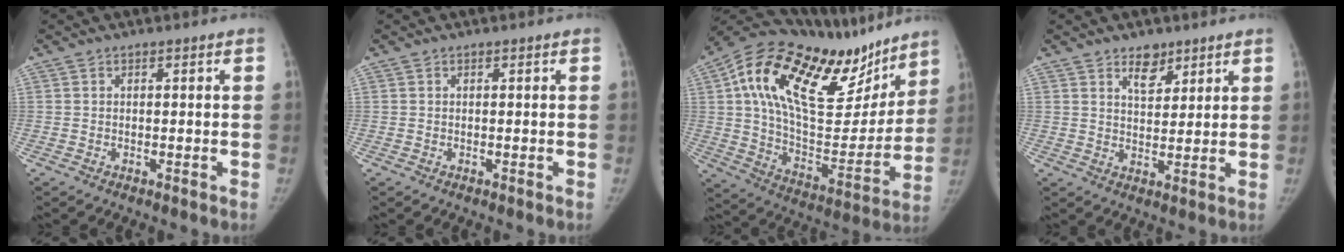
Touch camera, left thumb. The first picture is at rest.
{"total": 0.0}
{"total": 34.0, "force": [18.4, 14.7, 24.5], "torque": [-0.363, -0.020, 0.300]}
{"total": 4.8, "force": [3.3, 2.7, 2.2], "torque": [-0.011, -0.025, 0.055]}